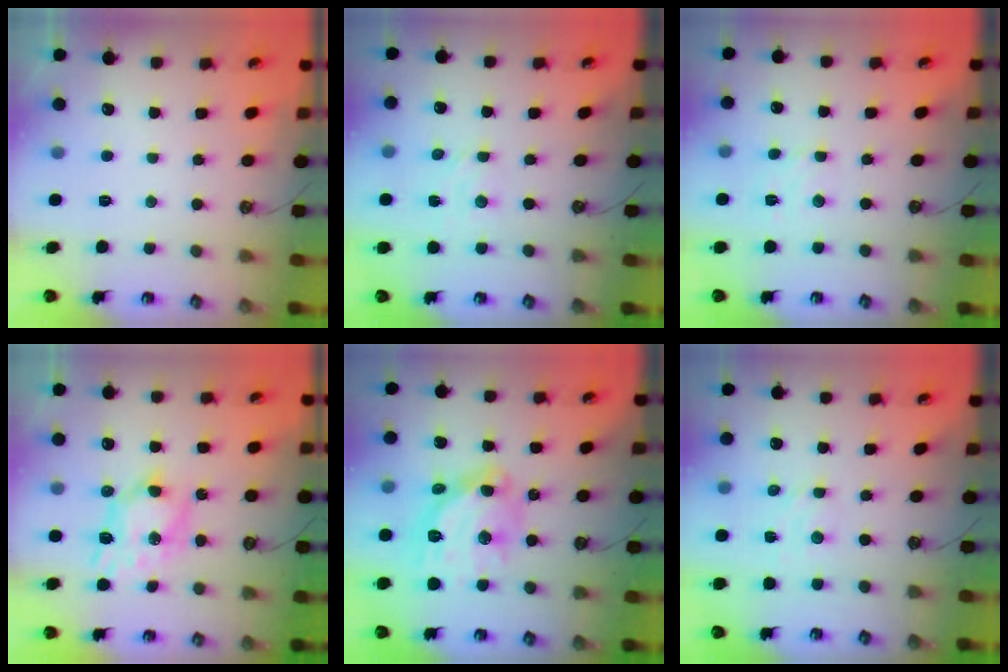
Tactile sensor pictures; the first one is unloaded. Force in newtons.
{"total": 2.3, "press": 2.3, "slide": 0.4}
{"total": 2.6, "press": 2.5, "slide": 0.7}
{"total": 8.0, "press": 8.0, "slide": 0.6}
{"total": 16.6, "press": 16.5, "slide": 1.5}
{"total": 2.2, "press": 2.2, "slide": 0.3}